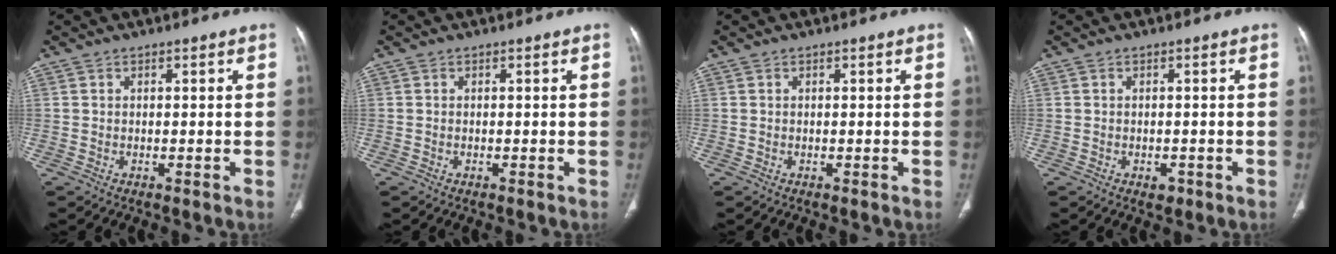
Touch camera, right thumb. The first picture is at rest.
{"total": 0.0}
{"total": 0.0}
{"total": 1.5, "force": [-0.7, 1.1, 0.8], "torque": [0.000, 0.004, -0.006]}